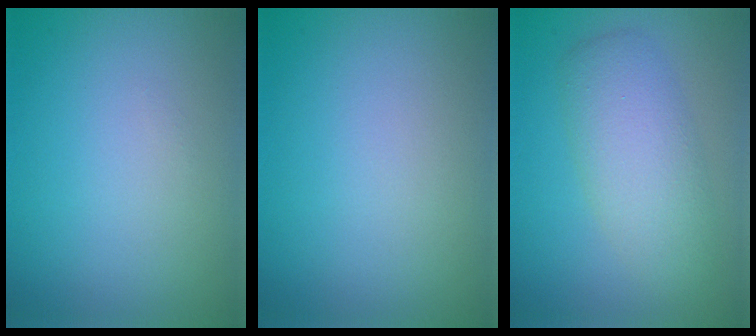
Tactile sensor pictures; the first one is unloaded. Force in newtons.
{"total": 0.0}
{"total": 4.8, "press": 4.8, "slide": 0.1}